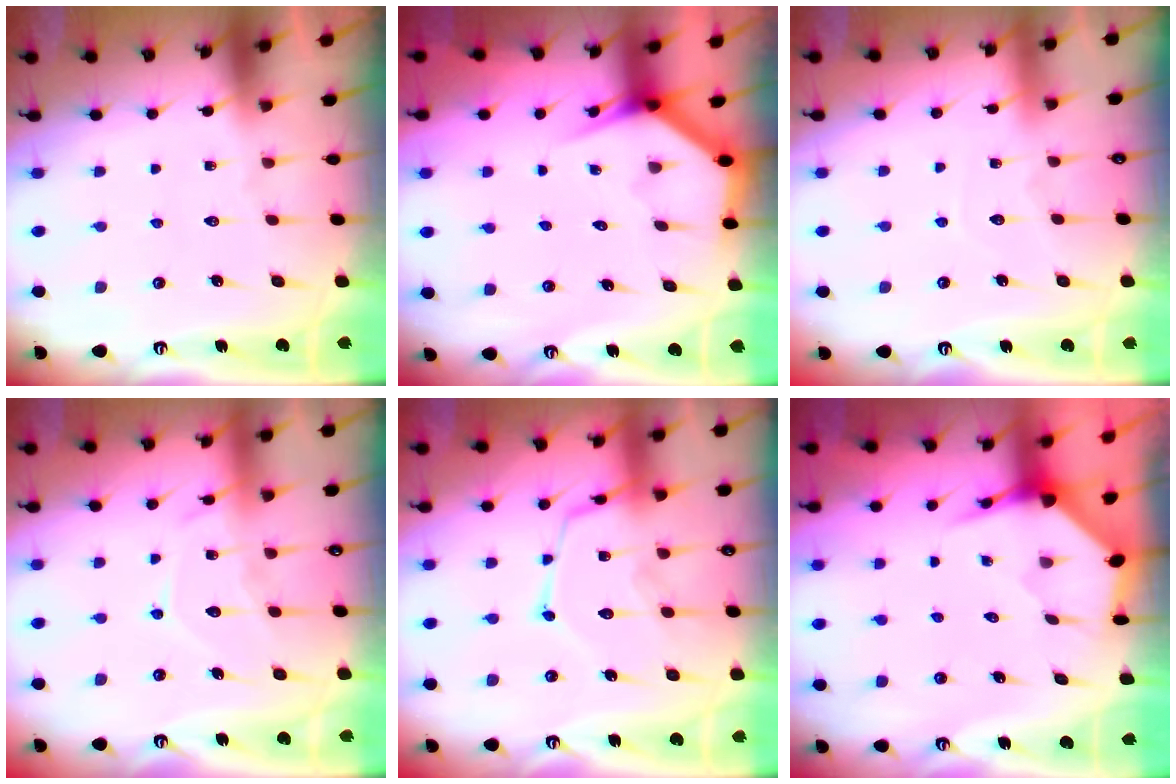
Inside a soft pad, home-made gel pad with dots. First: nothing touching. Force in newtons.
{"total": 3.4, "press": 3.4, "slide": 0.2}
{"total": 3.3, "press": 3.3, "slide": 0.3}
{"total": 10.1, "press": 10.1, "slide": 1.0}
{"total": 15.3, "press": 15.3, "slide": 1.3}
{"total": 3.8, "press": 3.8, "slide": 0.5}